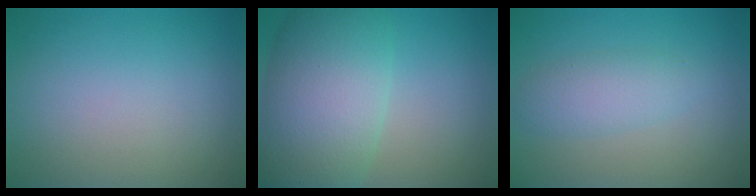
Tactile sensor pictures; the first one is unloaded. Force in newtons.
{"total": 9.6, "press": 9.6, "slide": 0.3}
{"total": 2.6, "press": 2.6, "slide": 0.2}